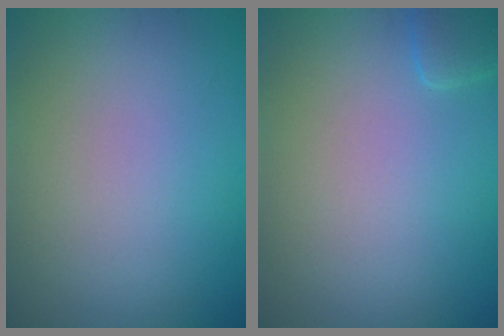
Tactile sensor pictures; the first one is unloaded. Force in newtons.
{"total": 1.6, "press": 1.6, "slide": 0.1}